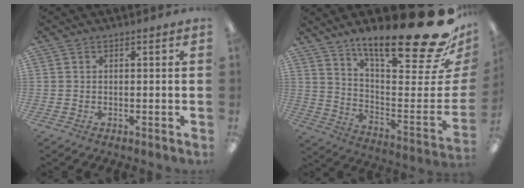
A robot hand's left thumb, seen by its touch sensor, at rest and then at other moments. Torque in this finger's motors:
{"motor_torque": [0.53, 0.54, 1.66, -1.11, 0.15]}